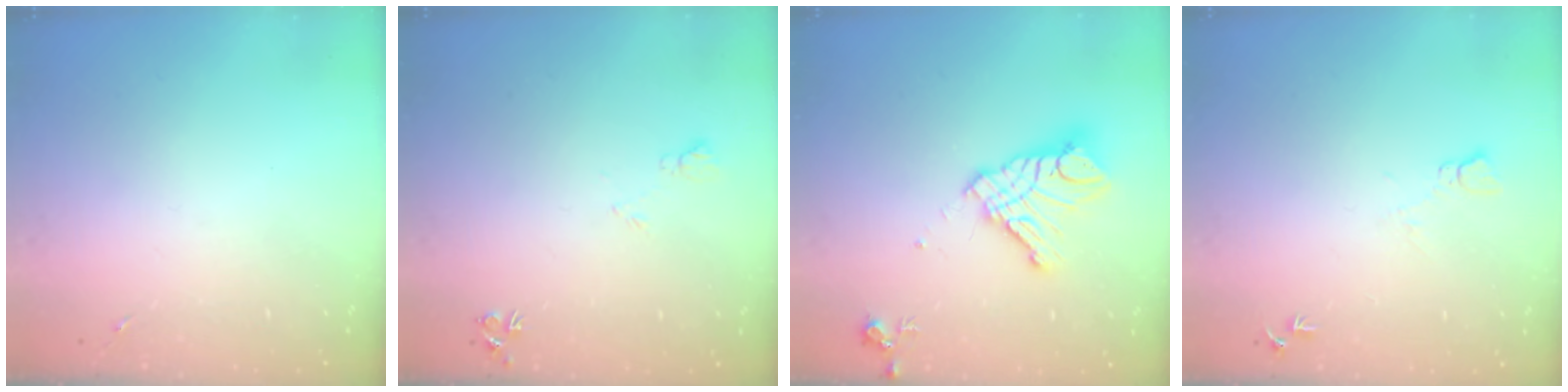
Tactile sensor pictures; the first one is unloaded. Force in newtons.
{"total": 5.2, "press": 5.1, "slide": 1.0}
{"total": 15.8, "press": 15.7, "slide": 1.7}
{"total": 6.6, "press": 6.6, "slide": 0.7}